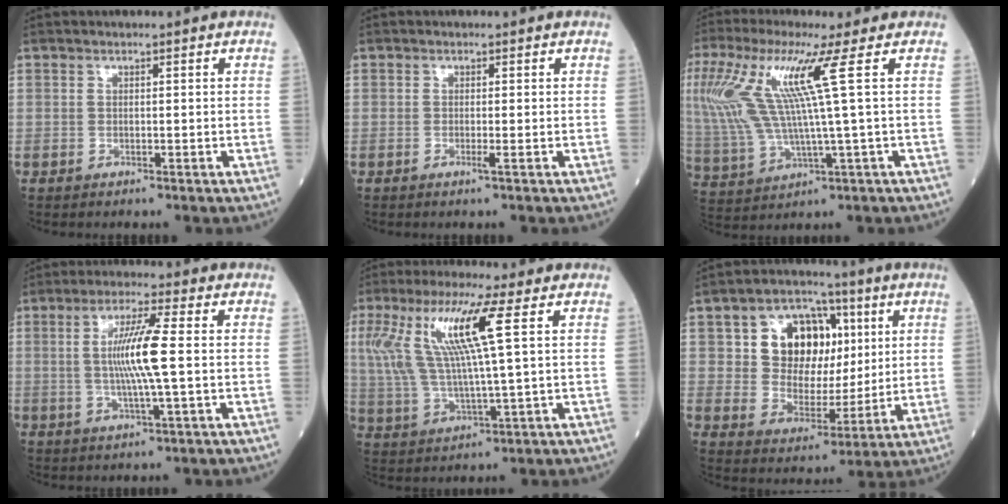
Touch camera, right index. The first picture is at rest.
{"total": 0.8, "force": [-0.1, -0.3, 0.7], "torque": [-0.014, 0.000, -0.003]}
{"total": 14.4, "force": [4.8, -0.2, 13.5], "torque": [-0.308, 0.013, 0.095]}
{"total": 8.7, "force": [0.3, -0.4, 8.6], "torque": [-0.167, -0.002, 0.003]}
{"total": 13.2, "force": [4.2, 0.4, 12.5], "torque": [-0.280, 0.014, 0.081]}
{"total": 13.0, "force": [4.0, 9.1, 8.3], "torque": [-0.145, 0.031, 0.075]}